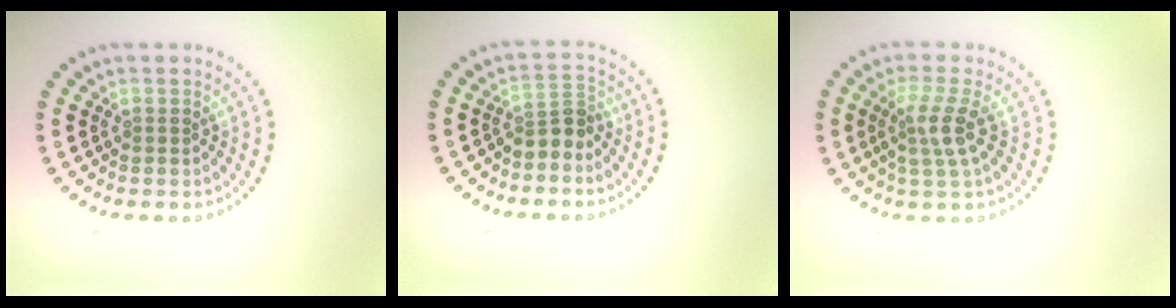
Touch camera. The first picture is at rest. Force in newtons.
{"total": 2.4, "press": 1.9, "slide": 1.5}
{"total": 2.7, "press": 2.1, "slide": 1.7}